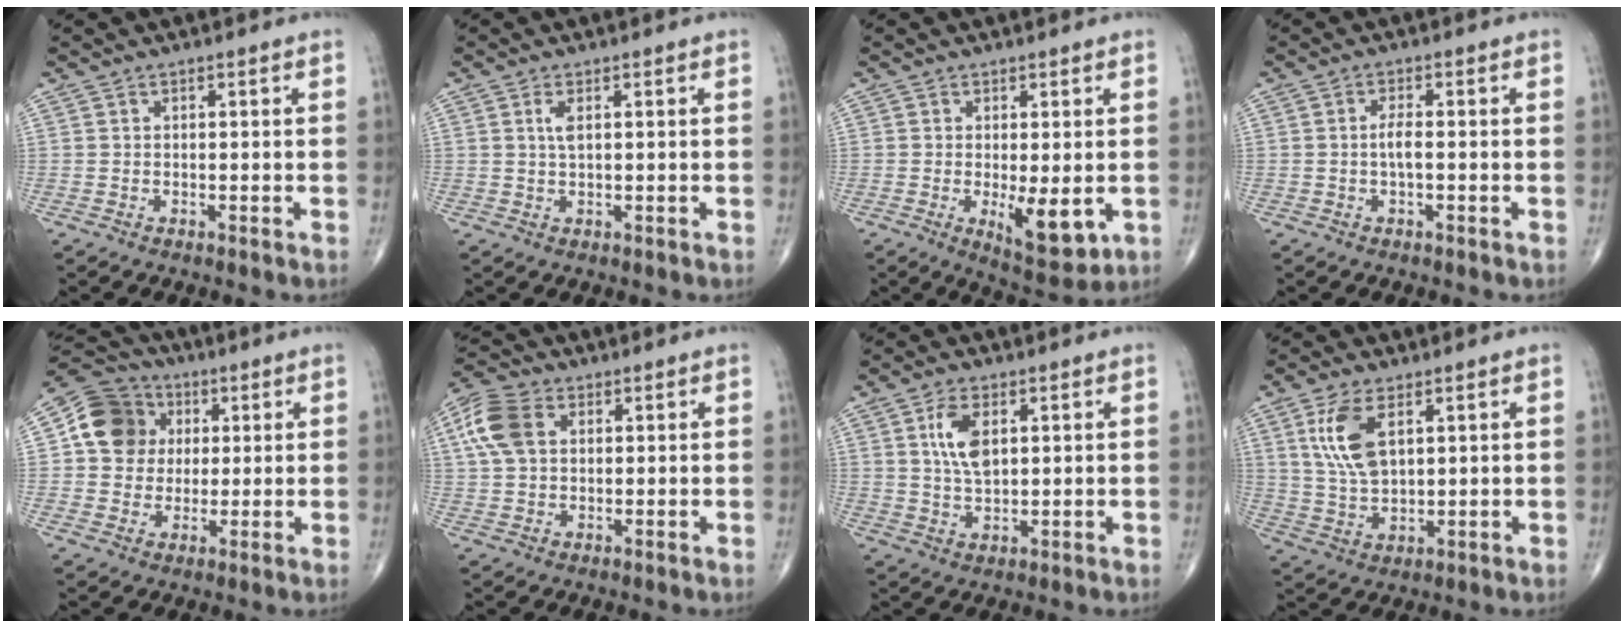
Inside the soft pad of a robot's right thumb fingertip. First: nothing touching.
{"total": 2.0, "force": [0.6, 0.6, 1.8], "torque": [-0.041, 0.001, 0.015]}
{"total": 8.1, "force": [-1.5, 3.0, 7.3], "torque": [-0.097, -0.022, -0.014]}
{"total": 3.4, "force": [-0.5, 0.9, 3.3], "torque": [-0.069, 0.007, -0.013]}
{"total": 11.8, "force": [2.3, 10.5, 4.9], "torque": [-0.064, 0.007, 0.030]}
{"total": 9.6, "force": [2.6, 6.5, 6.6], "torque": [-0.143, 0.016, 0.045]}
{"total": 7.0, "force": [2.0, 3.6, 5.6], "torque": [-0.105, -0.008, 0.041]}
{"total": 11.0, "force": [4.1, 5.7, 8.5], "torque": [-0.164, -0.013, 0.085]}